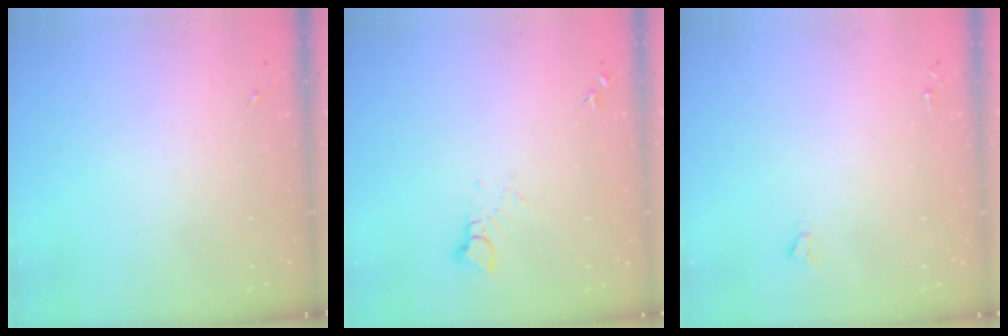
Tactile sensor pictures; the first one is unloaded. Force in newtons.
{"total": 4.4, "press": 4.4, "slide": 0.3}
{"total": 1.6, "press": 1.6, "slide": 0.2}